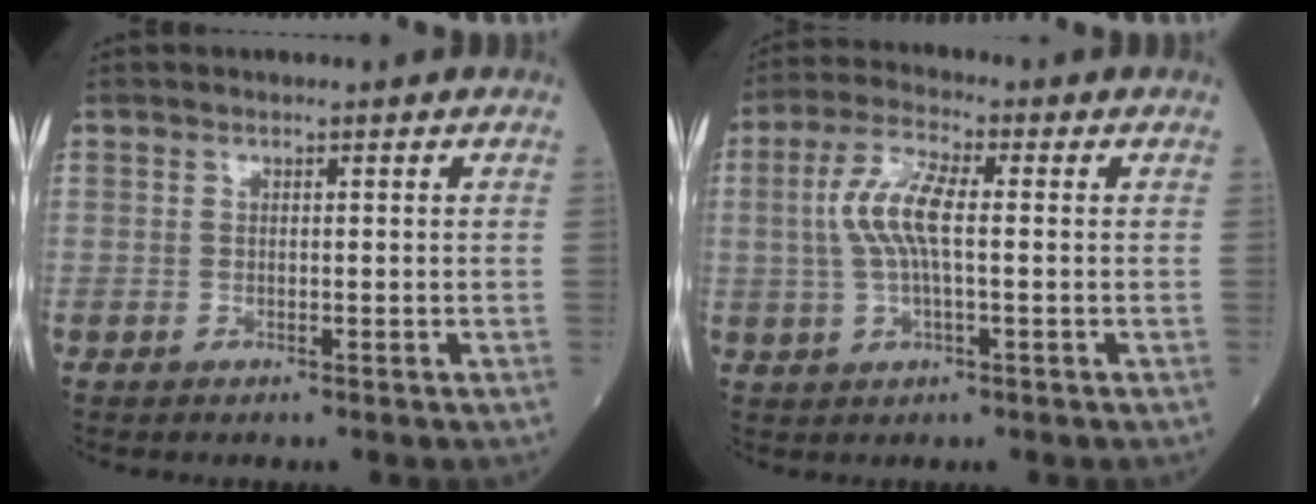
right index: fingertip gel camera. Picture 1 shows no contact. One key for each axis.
{"total": 7.5, "fx": 0.5, "fy": 1.8, "fz": 7.3, "tx": -0.160, "ty": 0.011, "tz": 0.009}